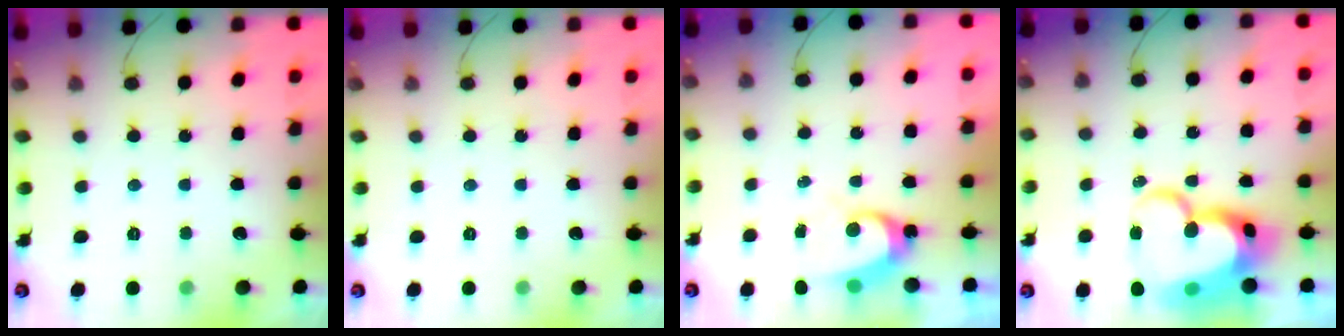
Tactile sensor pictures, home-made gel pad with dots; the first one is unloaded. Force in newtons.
{"total": 0.0}
{"total": 5.5, "press": 5.5, "slide": 0.3}
{"total": 19.9, "press": 19.9, "slide": 1.6}